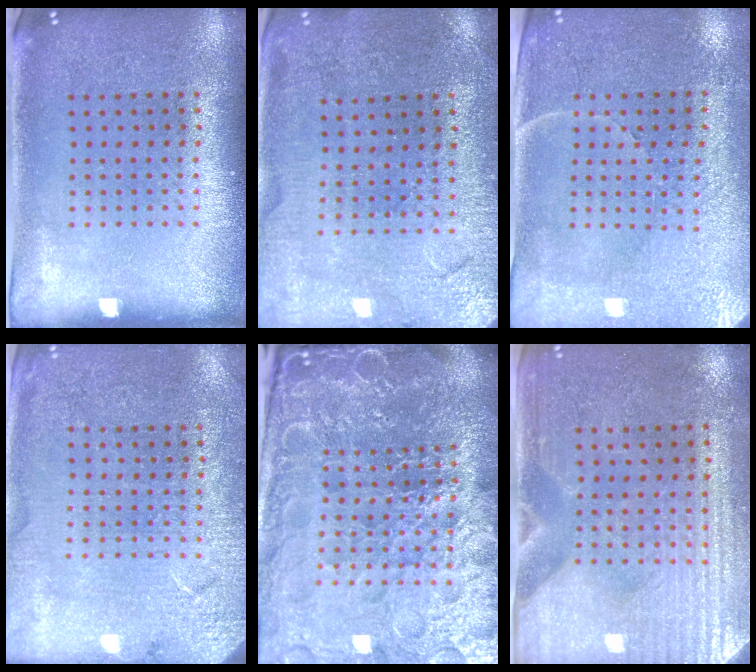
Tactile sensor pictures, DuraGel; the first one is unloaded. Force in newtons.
{"total": 1.0, "press": 0.9, "slide": 0.3}
{"total": 3.4, "press": 3.1, "slide": 1.3}
{"total": 2.7, "press": 2.7, "slide": 0.1}
{"total": 6.7, "press": 5.9, "slide": 3.1}
{"total": 3.6, "press": 3.2, "slide": 1.6}